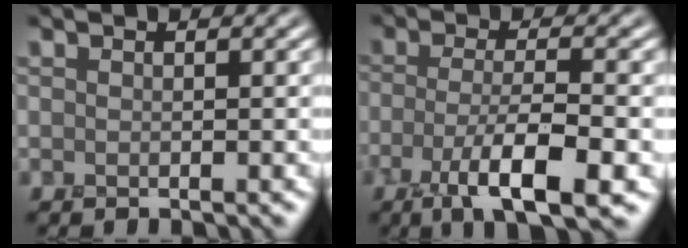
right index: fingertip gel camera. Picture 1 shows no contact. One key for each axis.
{"total": 5.8, "fx": -2.3, "fy": 1.5, "fz": 5.1, "tx": -0.089, "ty": 0.002, "tz": -0.046}